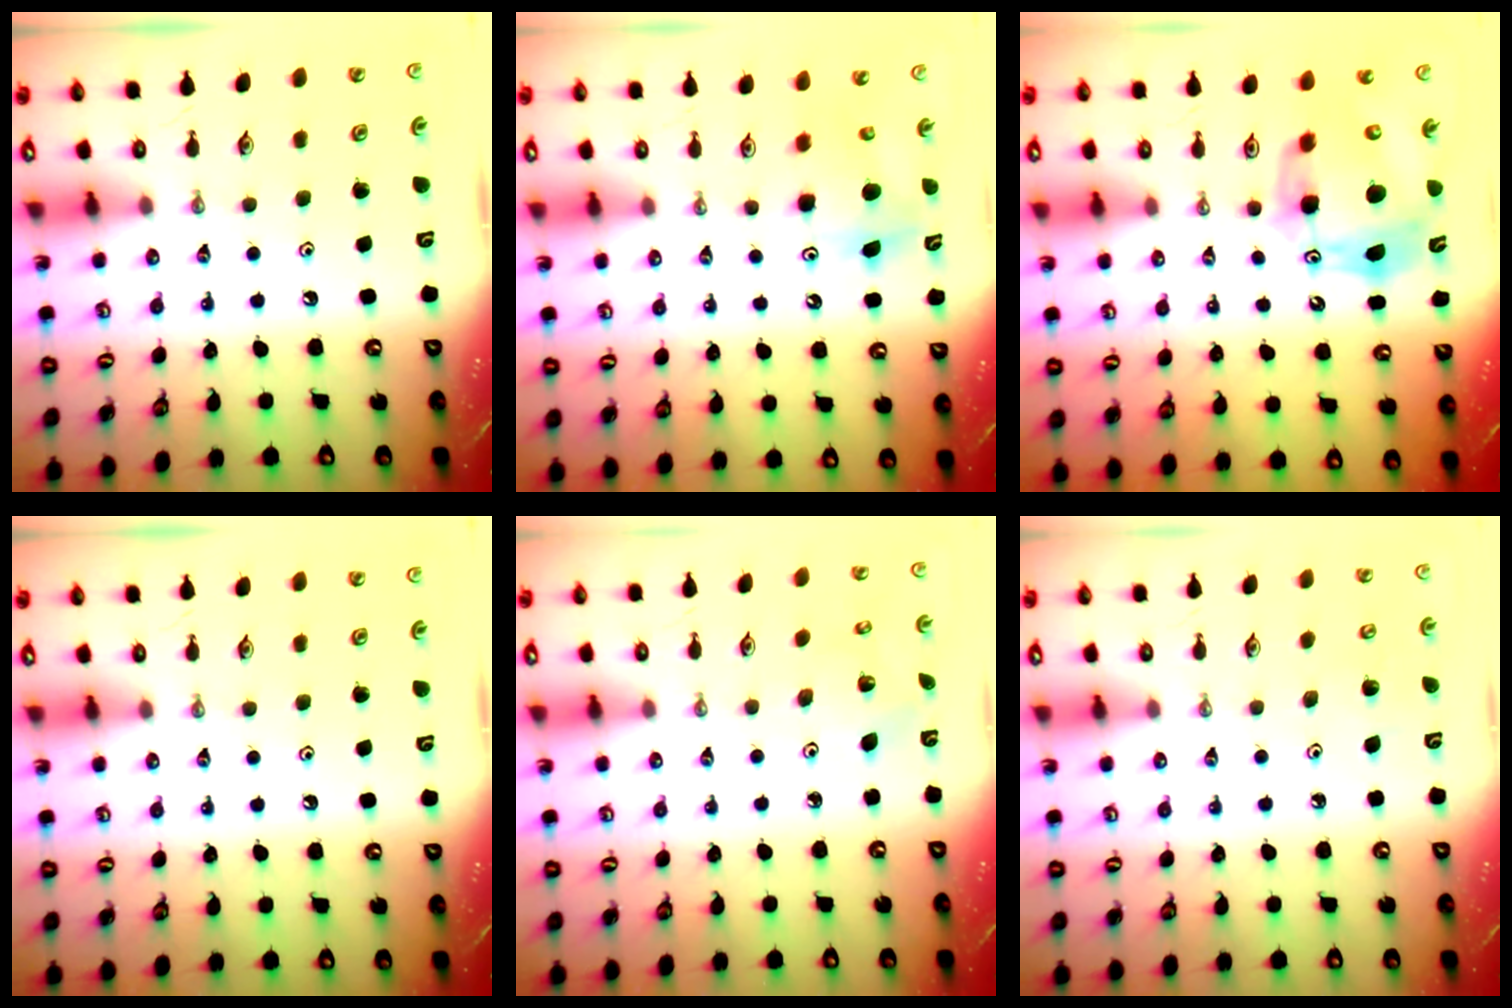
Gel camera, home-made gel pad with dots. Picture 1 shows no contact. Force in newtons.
{"total": 7.6, "press": 7.6, "slide": 0.4}
{"total": 14.7, "press": 14.5, "slide": 2.4}
{"total": 0.0}
{"total": 3.9, "press": 3.9, "slide": 0.2}
{"total": 4.2, "press": 4.2, "slide": 0.4}